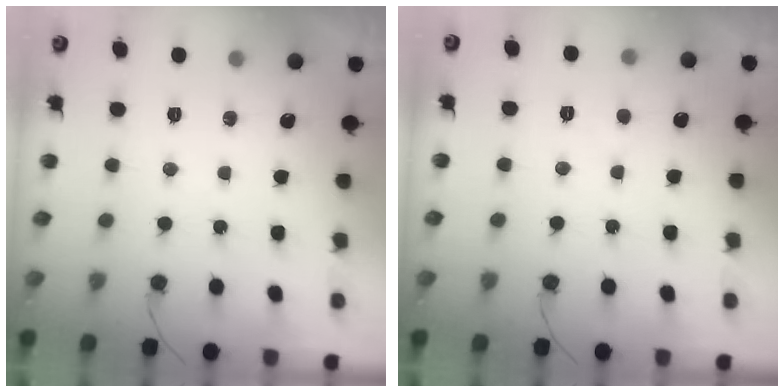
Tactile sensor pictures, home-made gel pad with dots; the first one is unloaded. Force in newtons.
{"total": 2.8, "press": 2.8, "slide": 0.3}